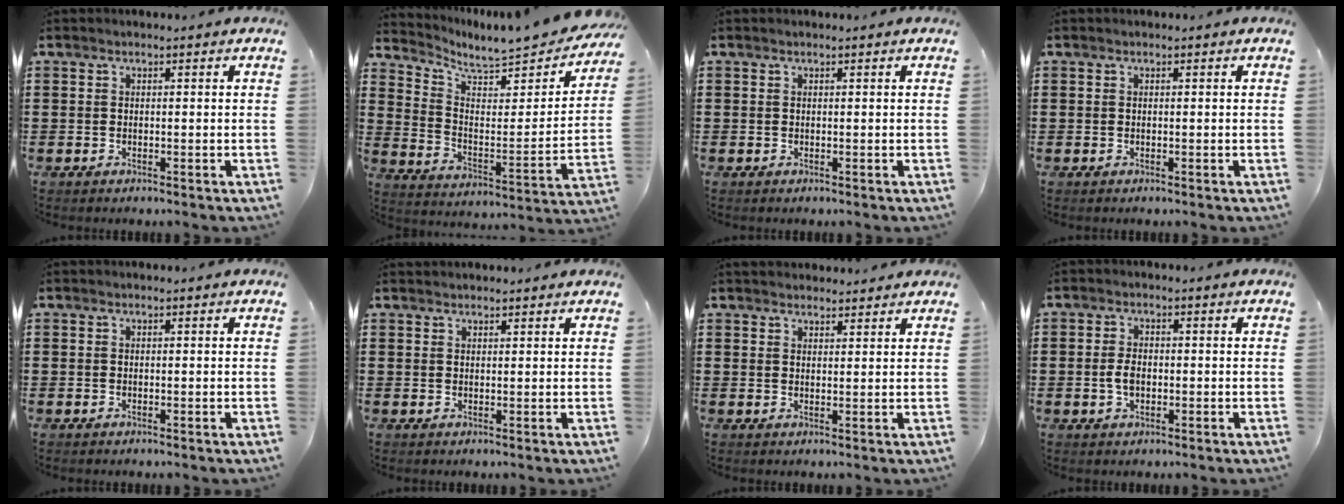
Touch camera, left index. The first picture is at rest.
{"total": 6.0, "force": [5.6, 1.0, 2.1], "torque": [-0.065, -0.045, 0.090]}
{"total": 0.0}
{"total": 0.0}
{"total": 0.0}
{"total": 1.1, "force": [1.1, 0.2, -0.1], "torque": [-0.001, 0.001, 0.021]}
{"total": 2.0, "force": [1.9, 0.4, -0.2], "torque": [-0.002, 0.001, 0.038]}
{"total": 2.9, "force": [-0.3, 1.7, 2.3], "torque": [-0.062, -0.002, -0.010]}